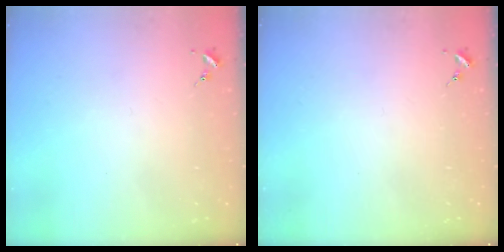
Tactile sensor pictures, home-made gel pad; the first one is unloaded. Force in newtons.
{"total": 0.0}